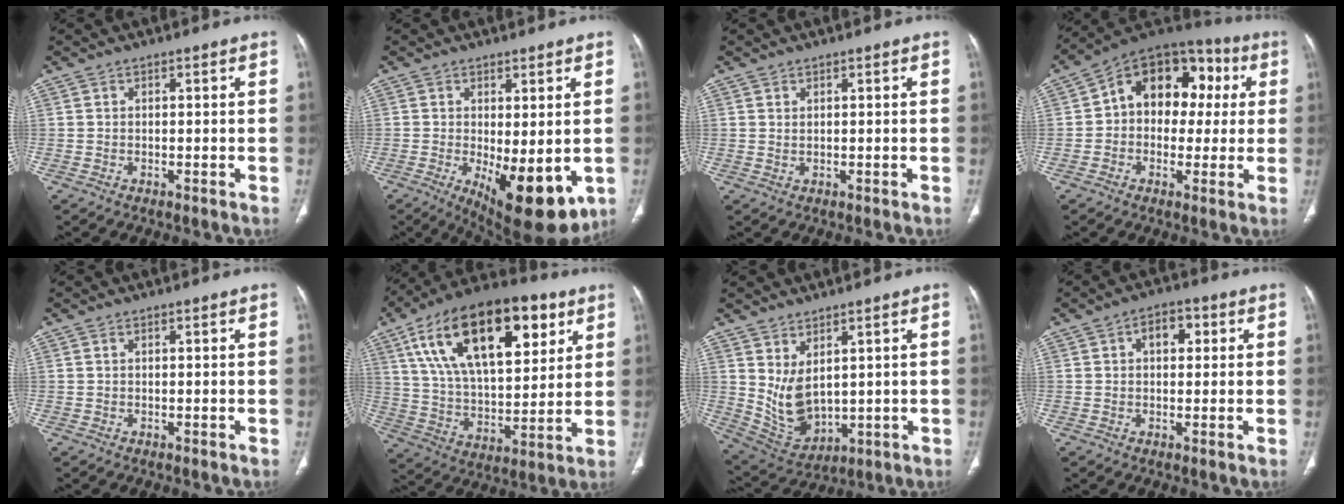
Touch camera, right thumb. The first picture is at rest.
{"total": 12.9, "force": [-3.0, 5.1, 11.5], "torque": [-0.154, -0.026, -0.024]}
{"total": 0.6, "force": [0.4, 0.2, 0.4], "torque": [-0.007, -0.002, 0.009]}
{"total": 16.4, "force": [2.6, 11.7, 11.3], "torque": [-0.109, 0.042, 0.025]}
{"total": 0.0}
{"total": 28.1, "force": [12.2, 13.6, 21.3], "torque": [-0.346, -0.010, 0.205]}
{"total": 8.7, "force": [2.3, 5.1, 6.7], "torque": [-0.110, -0.025, 0.075]}
{"total": 5.0, "force": [1.3, 3.2, 3.6], "torque": [-0.036, 0.010, 0.015]}